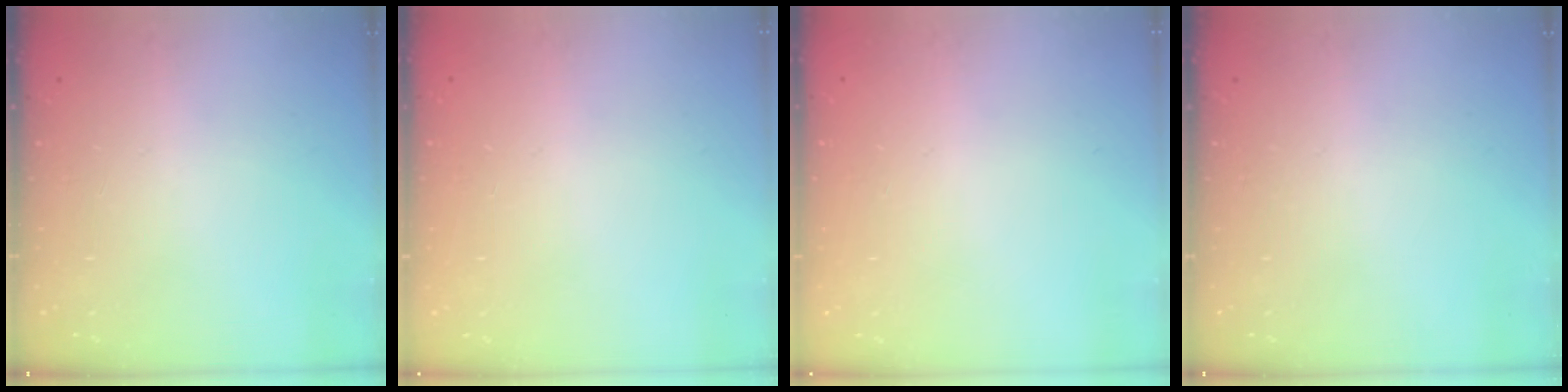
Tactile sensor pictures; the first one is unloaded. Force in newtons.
{"total": 0.0}
{"total": 0.0}
{"total": 0.0}